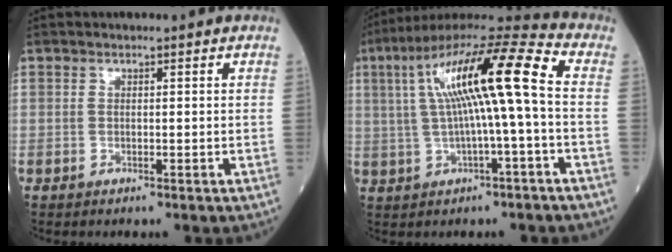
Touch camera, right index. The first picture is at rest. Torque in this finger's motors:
{"motor_torque": [2.09, 0.05, 1.06, 0.21]}